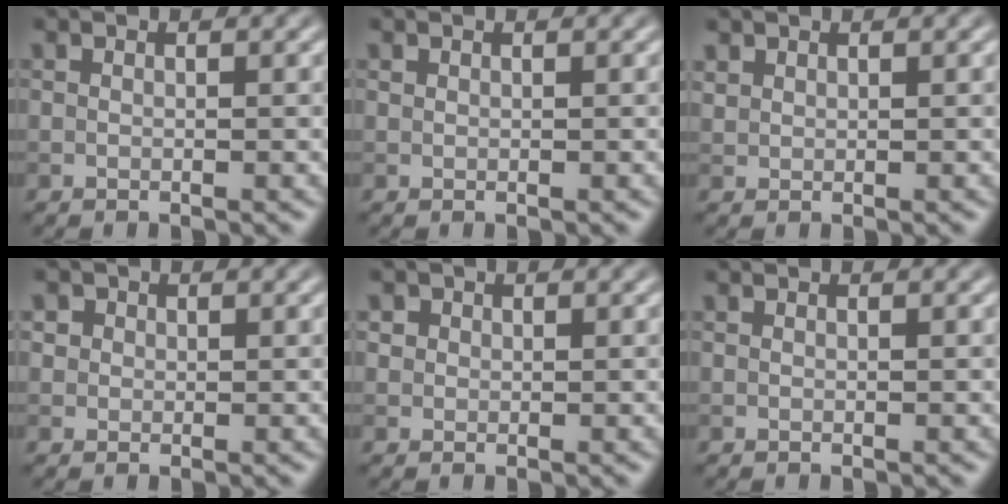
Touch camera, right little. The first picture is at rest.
{"total": 0.0}
{"total": 1.0, "force": [0.8, 0.6, 0.1], "torque": [-0.005, 0.001, 0.021]}
{"total": 2.0, "force": [0.9, 1.6, 0.7], "torque": [-0.012, 0.003, 0.011]}
{"total": 1.5, "force": [0.7, 1.3, 0.5], "torque": [-0.007, 0.002, 0.010]}
{"total": 0.0}